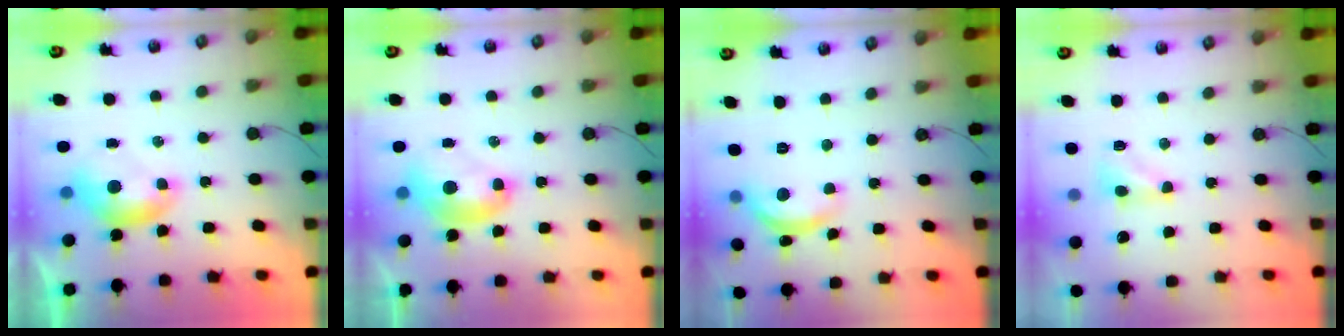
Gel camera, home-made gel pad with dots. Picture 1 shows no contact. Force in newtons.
{"total": 3.2, "press": 3.2, "slide": 0.2}
{"total": 5.7, "press": 5.6, "slide": 0.6}
{"total": 2.3, "press": 2.3, "slide": 0.5}